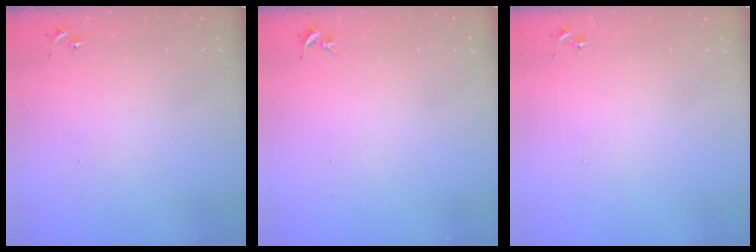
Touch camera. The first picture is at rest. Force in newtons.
{"total": 0.0}
{"total": 0.0}